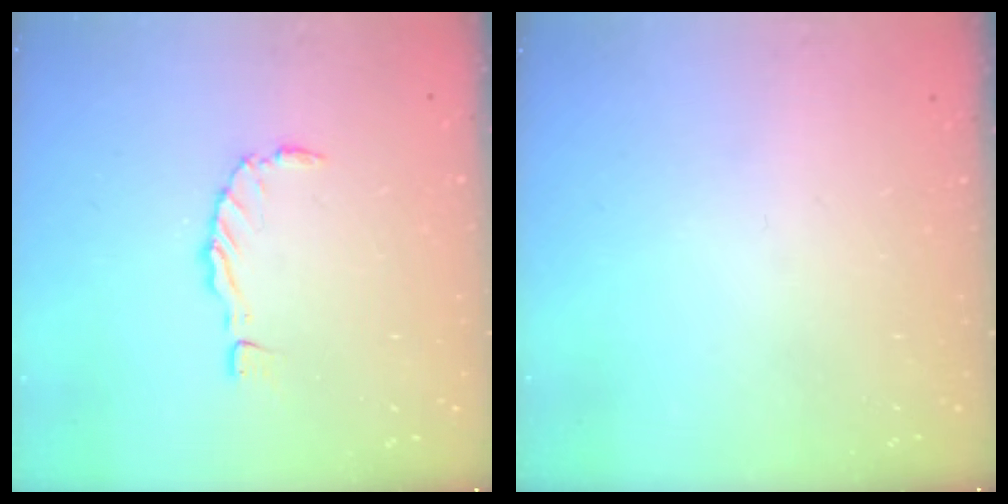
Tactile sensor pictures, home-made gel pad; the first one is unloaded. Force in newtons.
{"total": 0.0}